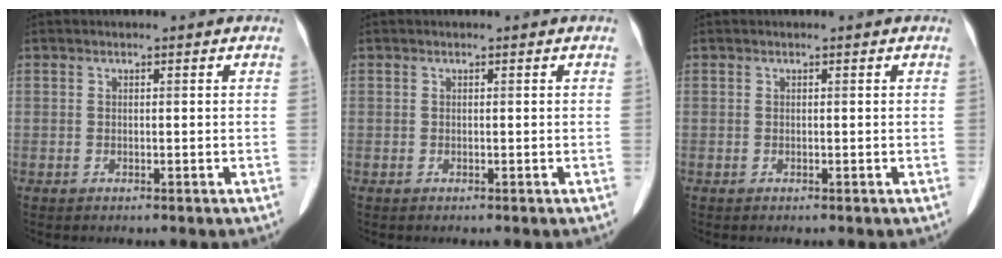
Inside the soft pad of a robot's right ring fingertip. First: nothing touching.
{"total": 0.0}
{"total": 0.0}